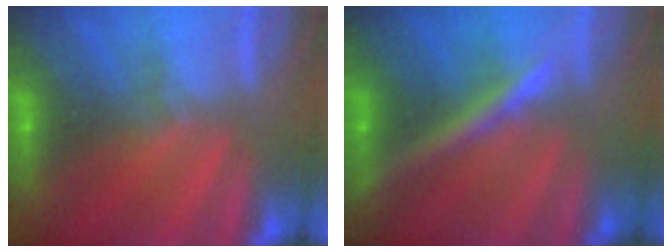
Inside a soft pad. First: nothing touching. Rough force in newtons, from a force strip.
{"total": 2.4}